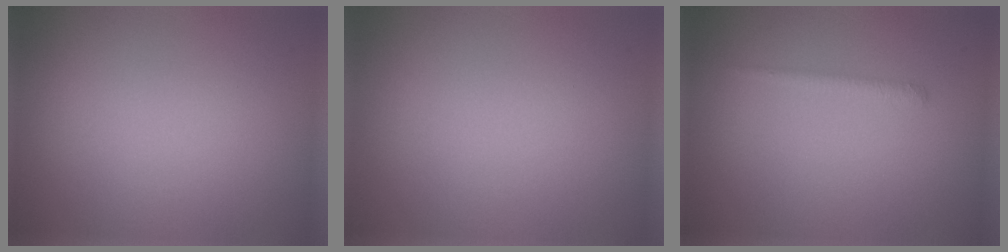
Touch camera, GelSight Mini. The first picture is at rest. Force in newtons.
{"total": 0.0}
{"total": 0.9, "press": 0.9, "slide": 0.1}